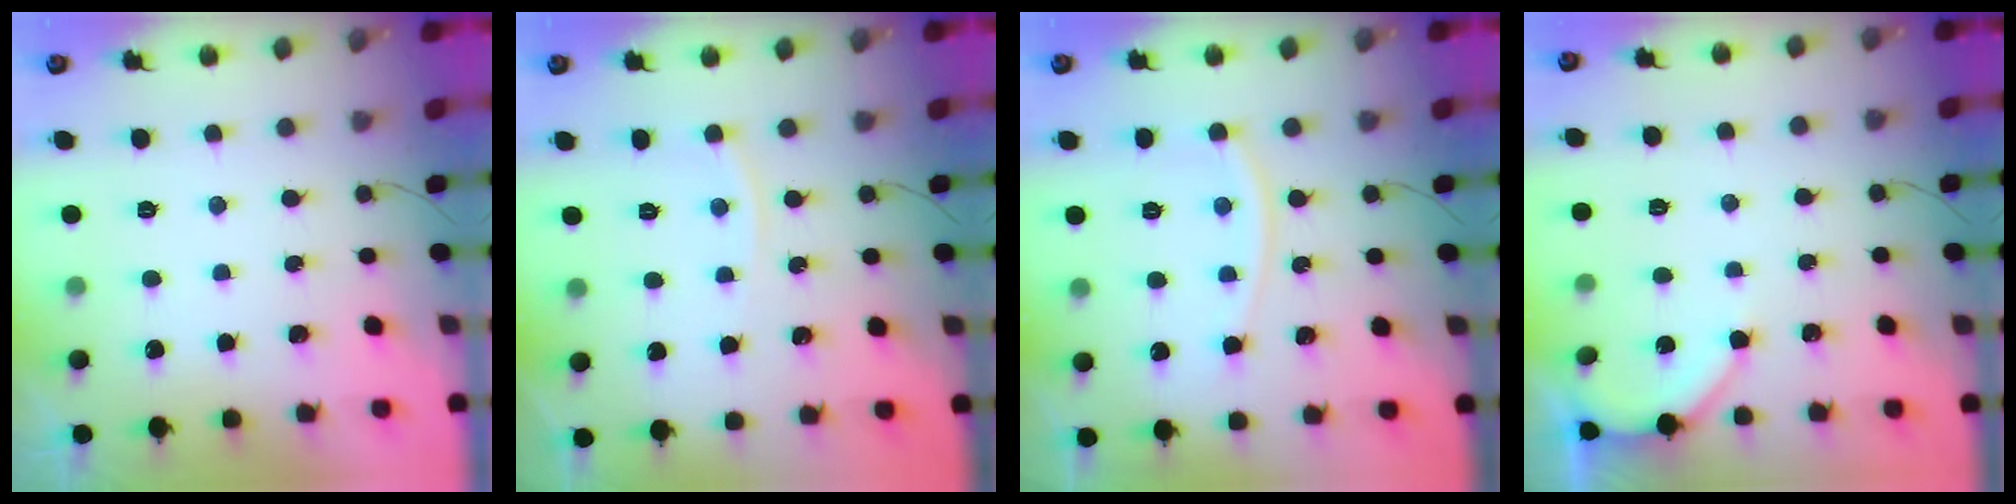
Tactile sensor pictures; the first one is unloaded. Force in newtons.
{"total": 3.0, "press": 3.0, "slide": 0.4}
{"total": 8.2, "press": 8.1, "slide": 1.1}
{"total": 4.1, "press": 4.1, "slide": 0.4}